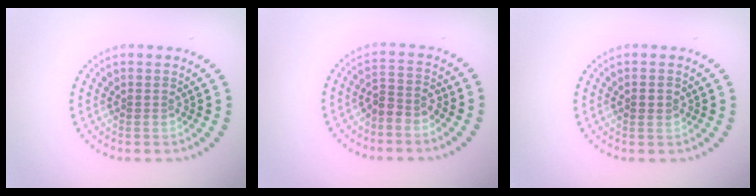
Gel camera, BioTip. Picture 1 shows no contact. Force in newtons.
{"total": 2.2, "press": 1.7, "slide": 1.4}
{"total": 1.5, "press": 1.5, "slide": 0.2}